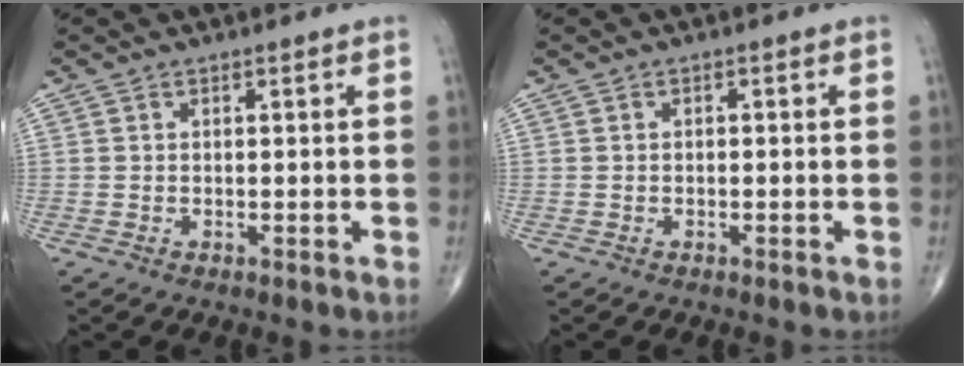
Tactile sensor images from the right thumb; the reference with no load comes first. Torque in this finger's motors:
{"motor_torque": [-0.51, 0.31, 0.05, 0.13, -0.02]}